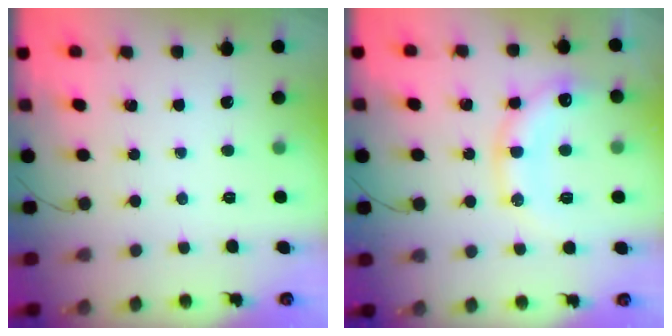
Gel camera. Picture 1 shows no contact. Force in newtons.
{"total": 14.3, "press": 14.3, "slide": 1.3}